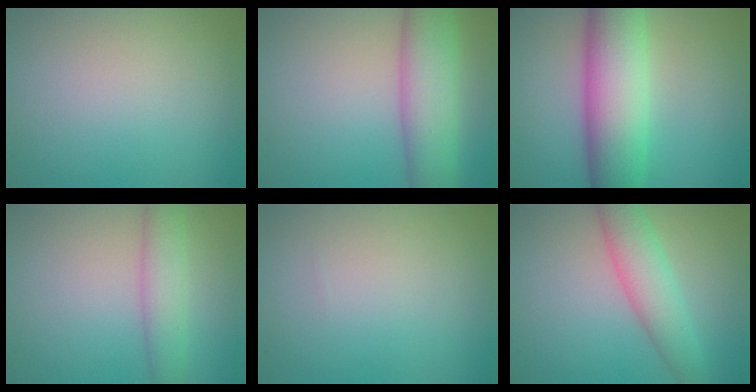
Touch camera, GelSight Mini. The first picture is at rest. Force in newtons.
{"total": 7.9, "press": 7.9, "slide": 0.4}
{"total": 10.1, "press": 10.1, "slide": 0.4}
{"total": 3.7, "press": 3.7, "slide": 0.2}
{"total": 0.0}
{"total": 4.9, "press": 4.9, "slide": 0.2}